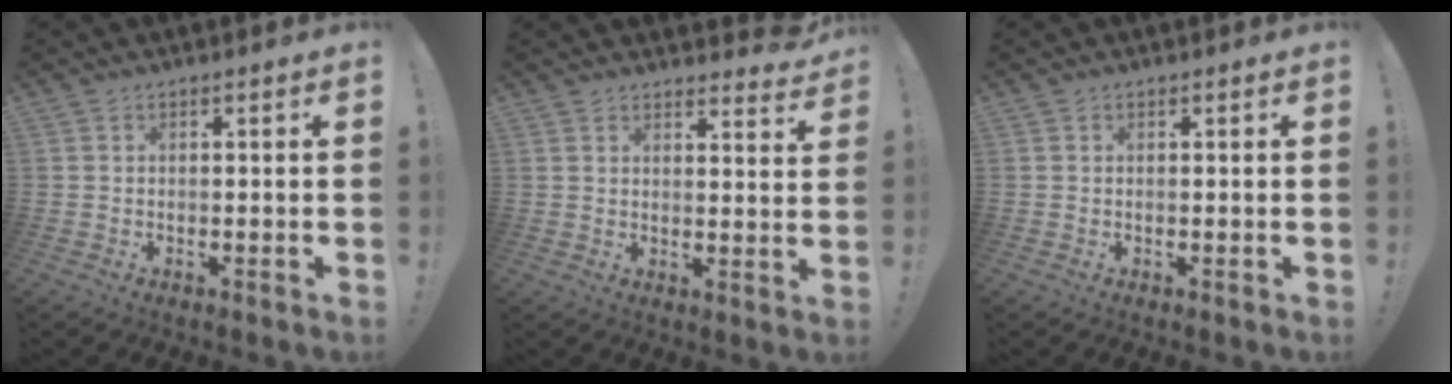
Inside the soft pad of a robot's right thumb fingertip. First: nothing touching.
{"total": 4.1, "force": [3.5, 1.6, 1.4], "torque": [0.000, -0.033, 0.060]}
{"total": 0.0}